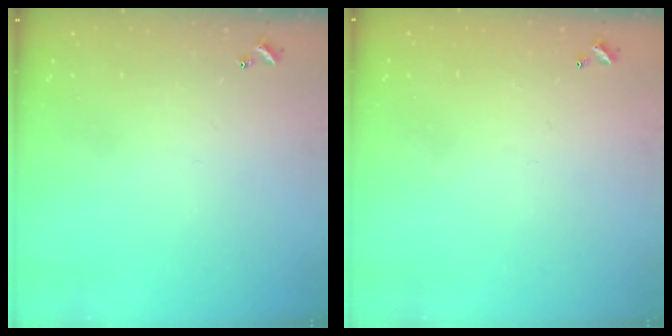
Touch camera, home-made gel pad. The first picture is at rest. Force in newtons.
{"total": 2.8, "press": 2.8, "slide": 0.1}